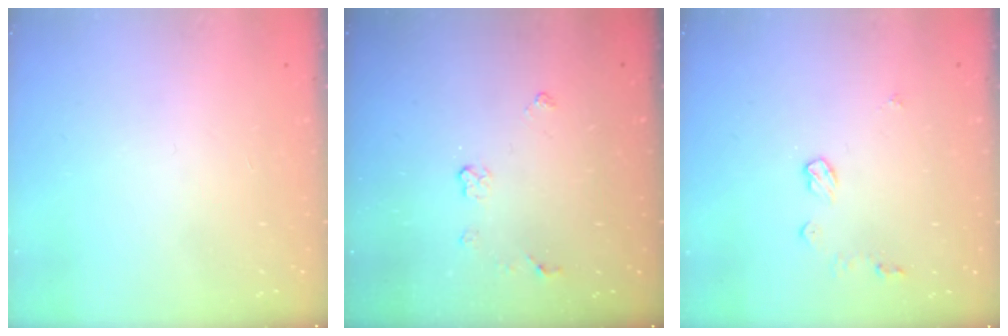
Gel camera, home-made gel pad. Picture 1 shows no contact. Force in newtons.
{"total": 3.9, "press": 3.8, "slide": 0.6}
{"total": 7.4, "press": 7.4, "slide": 0.3}